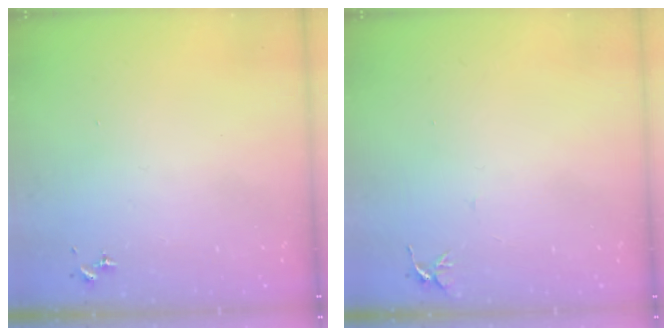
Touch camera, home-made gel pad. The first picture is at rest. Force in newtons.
{"total": 4.5, "press": 4.5, "slide": 0.4}